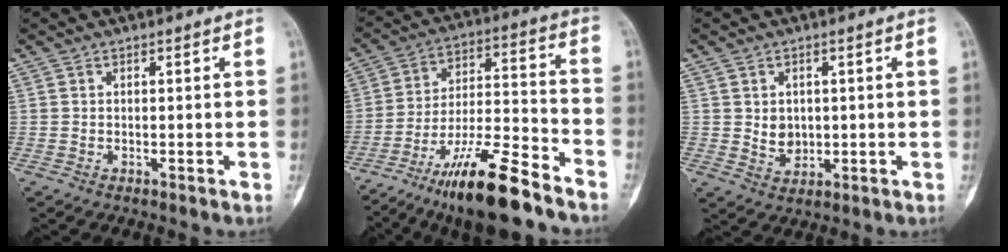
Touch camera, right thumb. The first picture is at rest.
{"total": 17.9, "force": [-12.9, 3.8, 11.8], "torque": [-0.216, 0.076, -0.220]}
{"total": 3.9, "force": [0.4, 3.2, 2.2], "torque": [-0.020, -0.006, 0.017]}